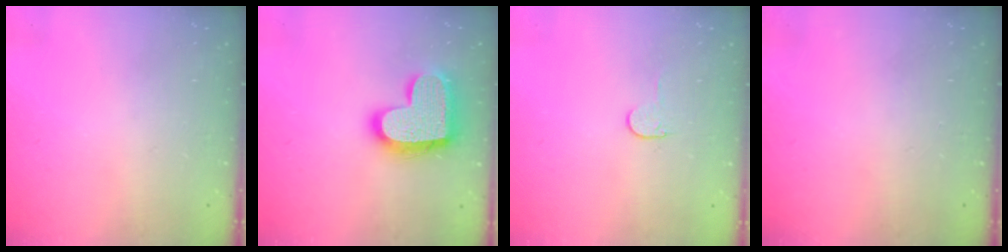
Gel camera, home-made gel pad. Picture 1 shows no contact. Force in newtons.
{"total": 19.6, "press": 19.5, "slide": 1.3}
{"total": 3.8, "press": 3.8, "slide": 0.4}
{"total": 0.0}